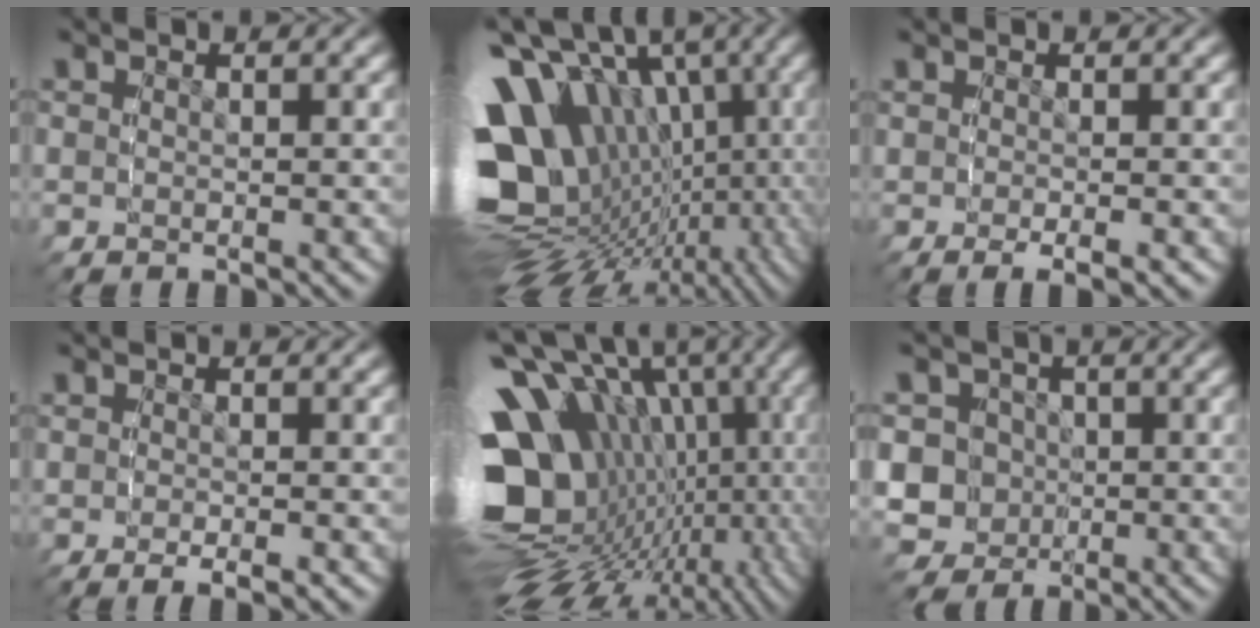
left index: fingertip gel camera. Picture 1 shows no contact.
{"total": 19.7, "force": [-2.3, 14.9, 12.7], "torque": [-0.250, -0.053, -0.033]}
{"total": 1.6, "force": [-0.6, -0.2, 1.4], "torque": [-0.024, -0.002, -0.010]}
{"total": 1.3, "force": [-0.7, -0.3, 1.1], "torque": [-0.021, 0.000, -0.013]}
{"total": 21.7, "force": [-3.0, 15.8, 14.6], "torque": [-0.268, -0.056, -0.035]}
{"total": 12.8, "force": [-1.4, 12.0, 4.1], "torque": [-0.136, -0.051, -0.028]}